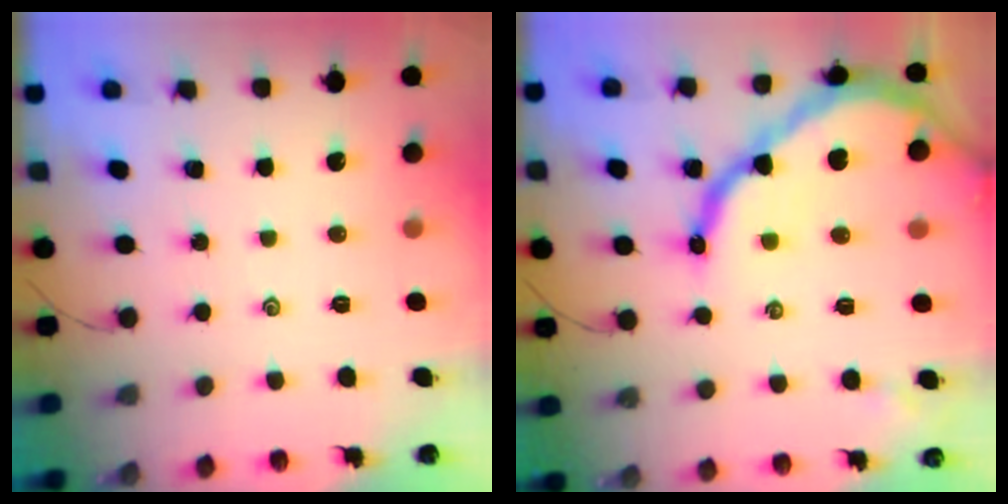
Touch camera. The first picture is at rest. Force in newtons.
{"total": 19.0, "press": 18.9, "slide": 1.9}